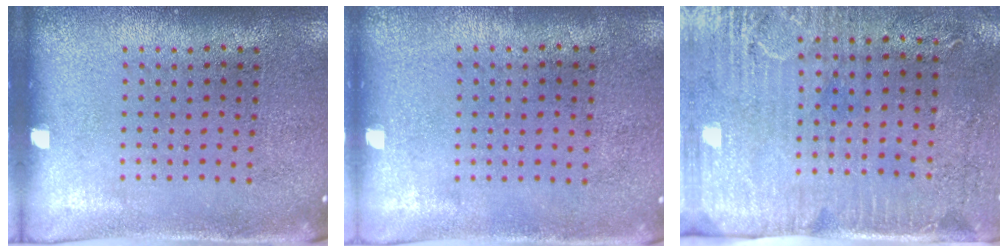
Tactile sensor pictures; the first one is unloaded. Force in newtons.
{"total": 0.0}
{"total": 3.0, "press": 2.5, "slide": 1.7}